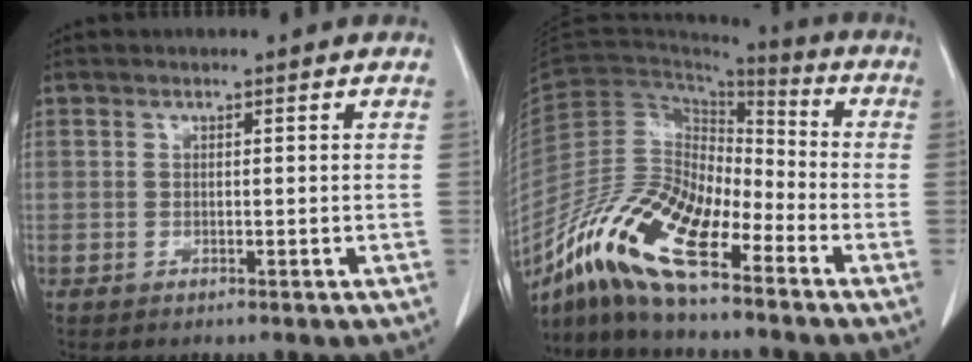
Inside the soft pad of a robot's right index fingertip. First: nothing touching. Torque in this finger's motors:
{"motor_torque": [1.38, -0.76, 1.05, 0.21]}